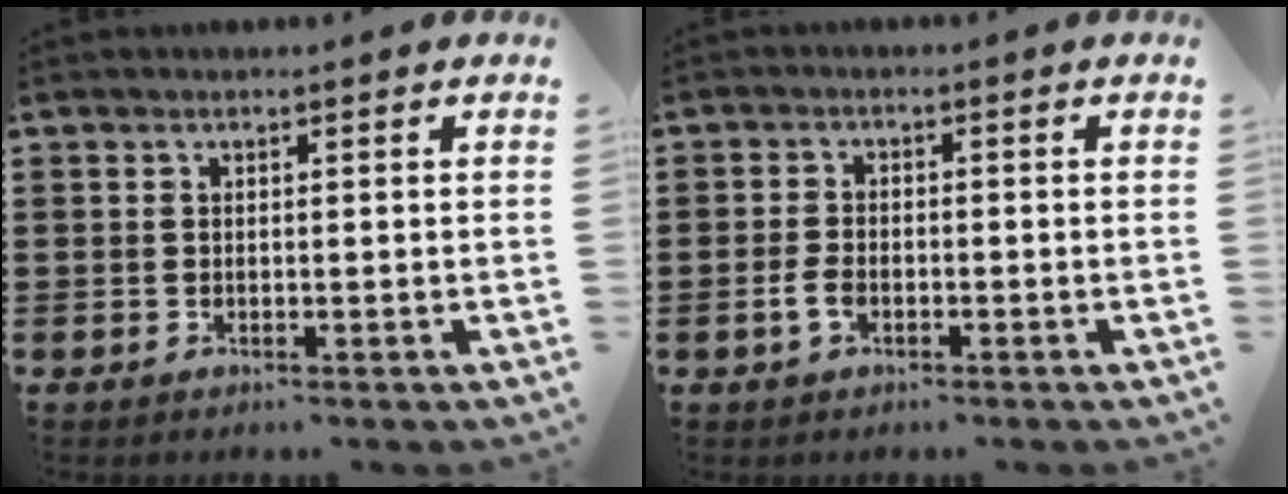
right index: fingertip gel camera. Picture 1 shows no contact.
{"total": 2.8, "force": [-1.2, 1.5, 2.1], "torque": [-0.054, -0.004, -0.026]}